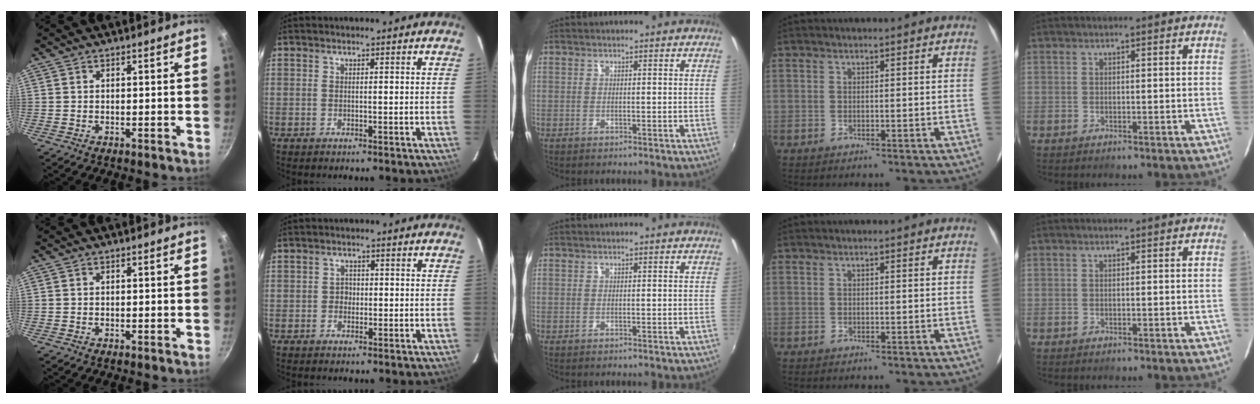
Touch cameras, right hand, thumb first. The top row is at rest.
{"index": {"total": 1.6, "force": [-0.5, 1.5, 0.2], "torque": [-0.002, 0.004, -0.008]}}